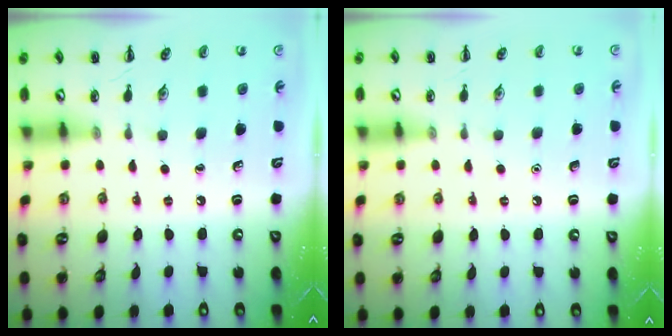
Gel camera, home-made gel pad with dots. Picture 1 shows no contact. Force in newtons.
{"total": 1.6, "press": 1.5, "slide": 0.1}